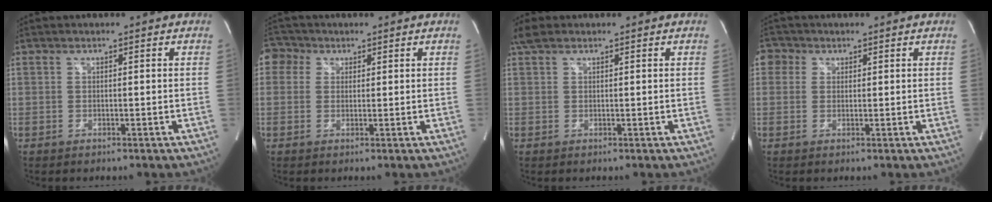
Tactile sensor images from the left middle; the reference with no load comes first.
{"total": 3.5, "force": [1.5, 3.1, 0.7], "torque": [-0.014, 0.014, 0.026]}
{"total": 2.2, "force": [1.7, 1.0, 1.0], "torque": [-0.029, 0.018, 0.034]}
{"total": 2.7, "force": [1.1, 2.4, 0.5], "torque": [-0.004, 0.009, 0.015]}